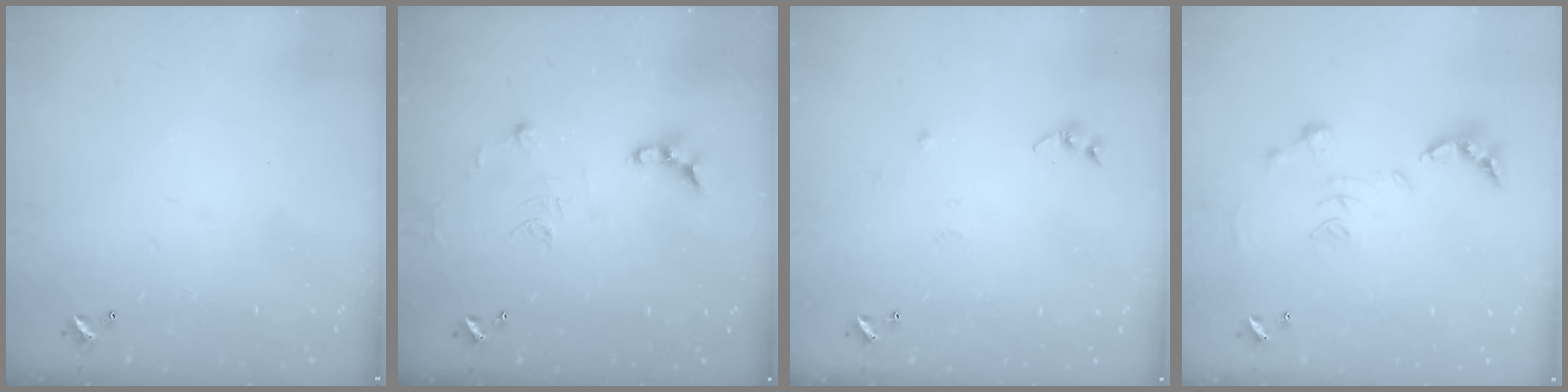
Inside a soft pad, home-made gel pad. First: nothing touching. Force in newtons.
{"total": 9.4, "press": 9.4, "slide": 0.4}
{"total": 7.8, "press": 7.7, "slide": 0.8}
{"total": 1.3, "press": 1.2, "slide": 0.3}